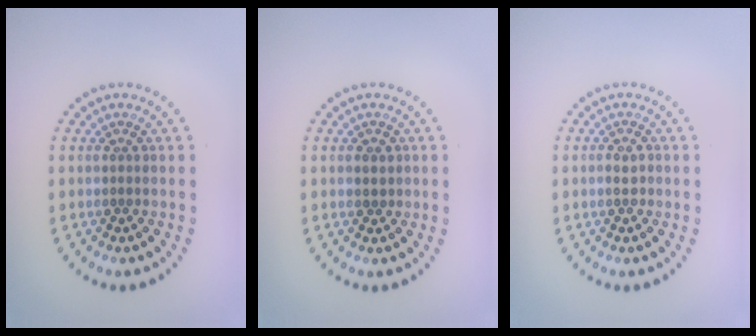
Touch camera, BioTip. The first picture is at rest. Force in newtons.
{"total": 1.2, "press": 1.1, "slide": 0.4}
{"total": 1.1, "press": 1.1, "slide": 0.3}